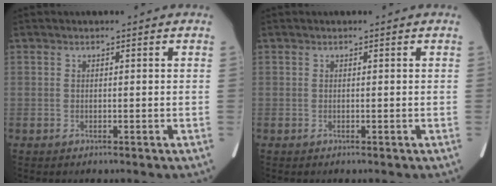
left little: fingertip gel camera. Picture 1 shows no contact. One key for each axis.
{"total": 0.0}